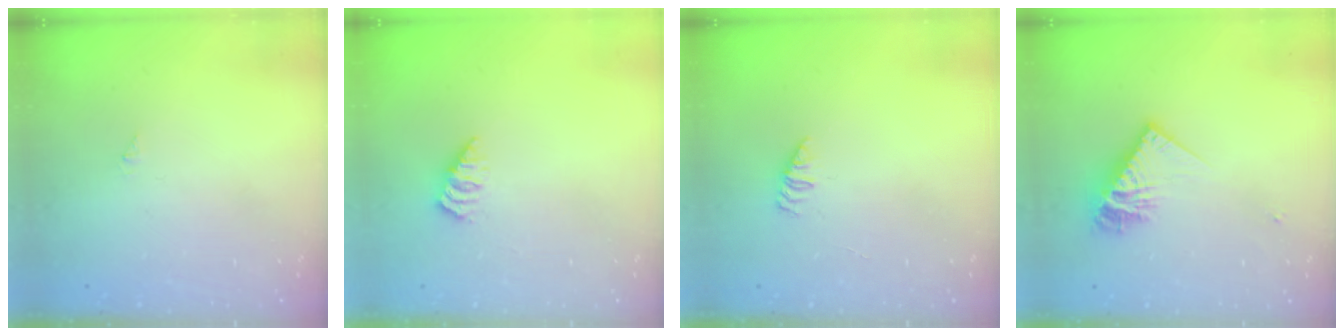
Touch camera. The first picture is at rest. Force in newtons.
{"total": 1.7, "press": 1.7, "slide": 0.2}
{"total": 1.4, "press": 1.3, "slide": 0.3}
{"total": 11.5, "press": 11.5, "slide": 0.8}